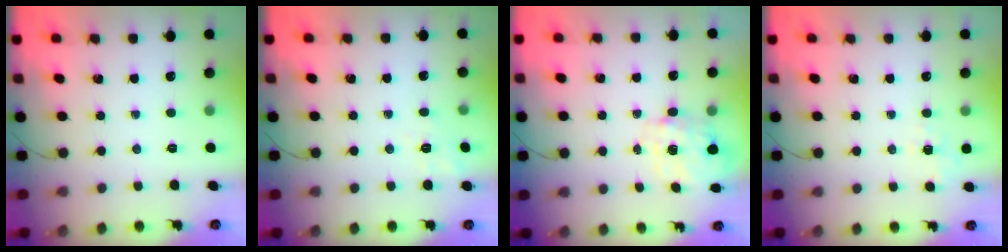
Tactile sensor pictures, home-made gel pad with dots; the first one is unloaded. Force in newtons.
{"total": 1.9, "press": 0.8, "slide": 1.7}
{"total": 4.0, "press": 3.9, "slide": 0.9}
{"total": 1.9, "press": 1.1, "slide": 1.6}